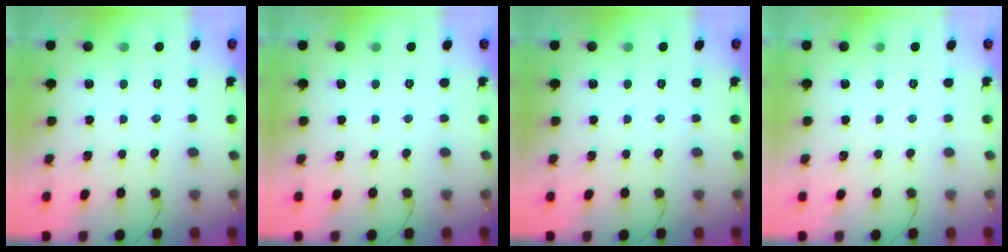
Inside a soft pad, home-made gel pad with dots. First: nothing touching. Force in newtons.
{"total": 0.0}
{"total": 0.0}
{"total": 0.0}